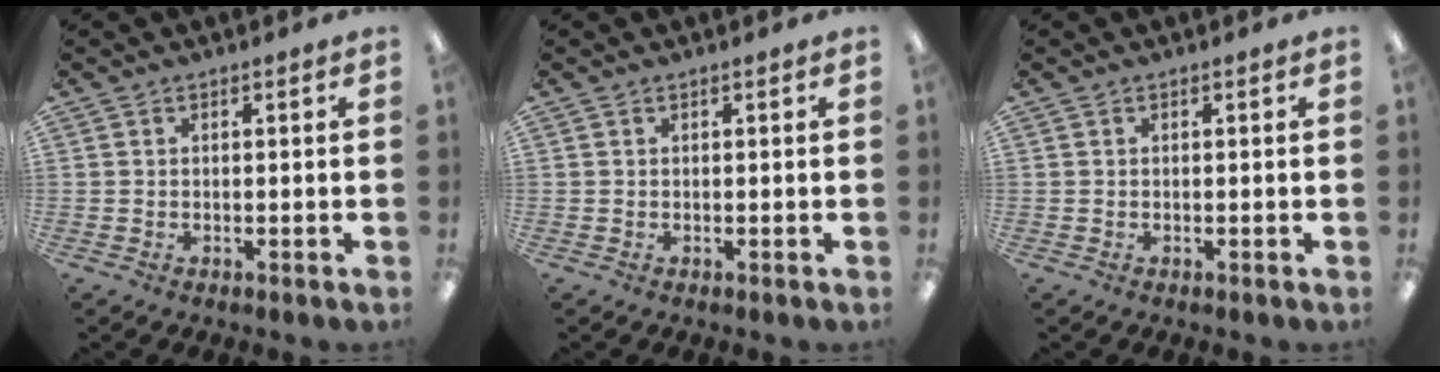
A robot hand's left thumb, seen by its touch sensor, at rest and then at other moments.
{"total": 0.0}
{"total": 0.0}